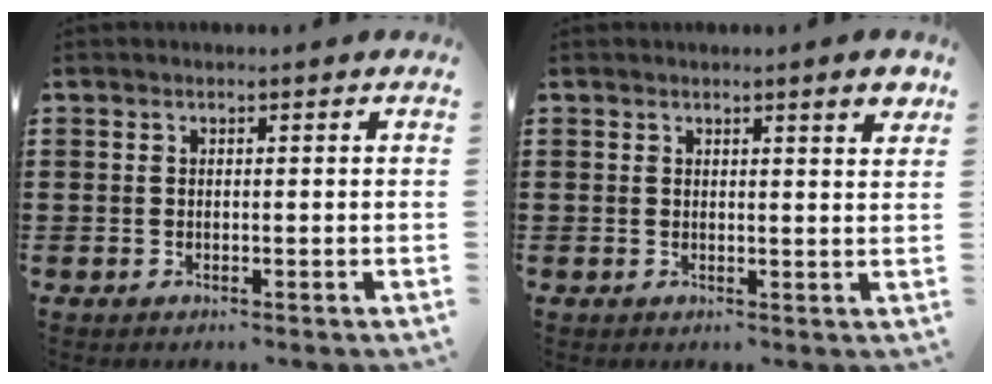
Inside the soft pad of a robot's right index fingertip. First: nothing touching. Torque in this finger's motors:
{"motor_torque": [0.14, -0.08, 0.10, 0.02]}